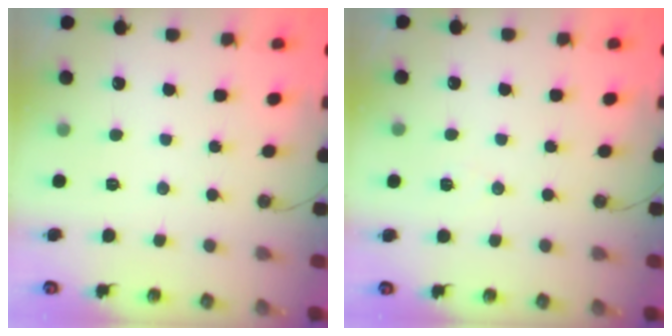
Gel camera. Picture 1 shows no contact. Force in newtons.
{"total": 6.2, "press": 4.3, "slide": 4.4}